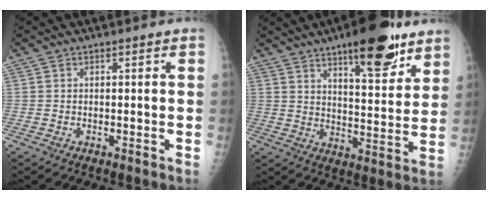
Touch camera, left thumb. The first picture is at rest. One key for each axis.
{"total": 18.6, "fx": 11.8, "fy": 5.6, "fz": 13.2, "tx": -0.156, "ty": -0.067, "tz": 0.181}